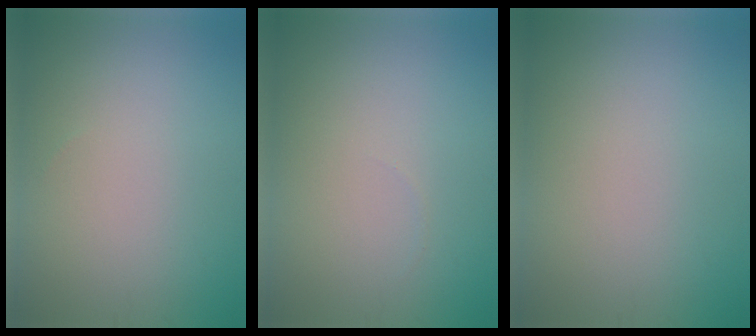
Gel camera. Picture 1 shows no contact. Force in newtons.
{"total": 0.0}
{"total": 0.0}